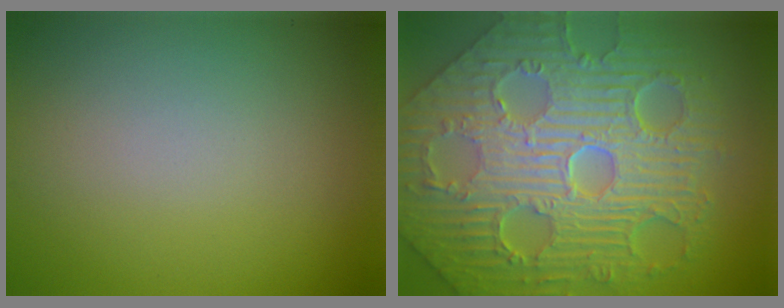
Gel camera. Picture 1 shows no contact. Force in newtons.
{"total": 12.5, "press": 8.2, "slide": 9.3}